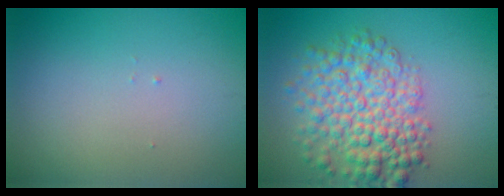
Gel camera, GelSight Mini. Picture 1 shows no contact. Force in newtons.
{"total": 7.0, "press": 7.0, "slide": 0.2}